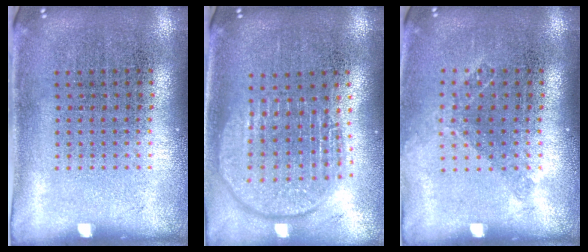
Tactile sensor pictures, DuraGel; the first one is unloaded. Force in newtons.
{"total": 1.9, "press": 1.6, "slide": 1.0}
{"total": 1.1, "press": 0.9, "slide": 0.6}